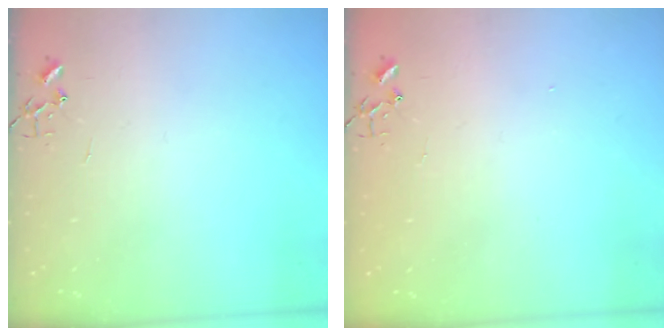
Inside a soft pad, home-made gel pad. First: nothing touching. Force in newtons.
{"total": 1.3, "press": 1.2, "slide": 0.1}